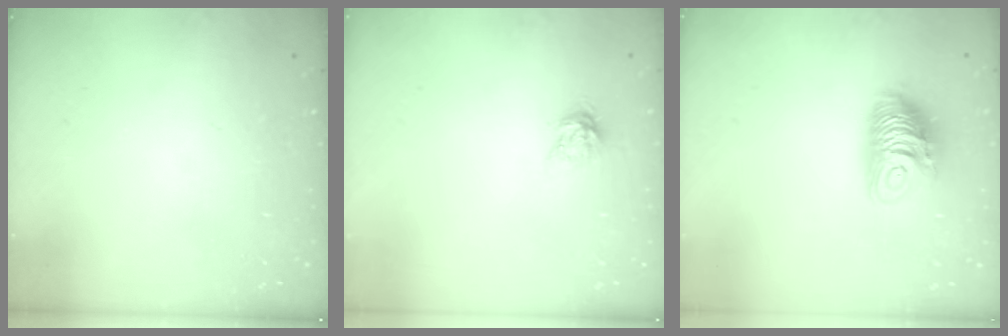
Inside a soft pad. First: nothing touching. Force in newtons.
{"total": 4.0, "press": 4.0, "slide": 0.5}
{"total": 11.0, "press": 11.0, "slide": 0.8}